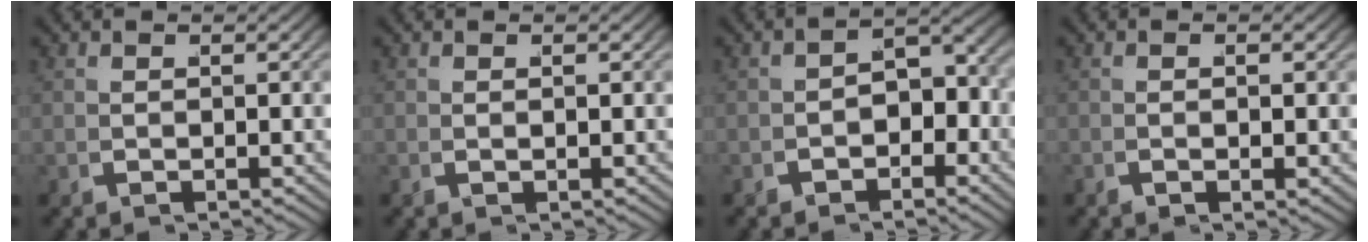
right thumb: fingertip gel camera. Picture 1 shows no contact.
{"total": 0.0}
{"total": 3.3, "force": [-1.7, 1.9, 2.0], "torque": [-0.022, -0.005, -0.033]}
{"total": 0.9, "force": [-0.7, 0.0, 0.6], "torque": [-0.003, 0.001, -0.022]}